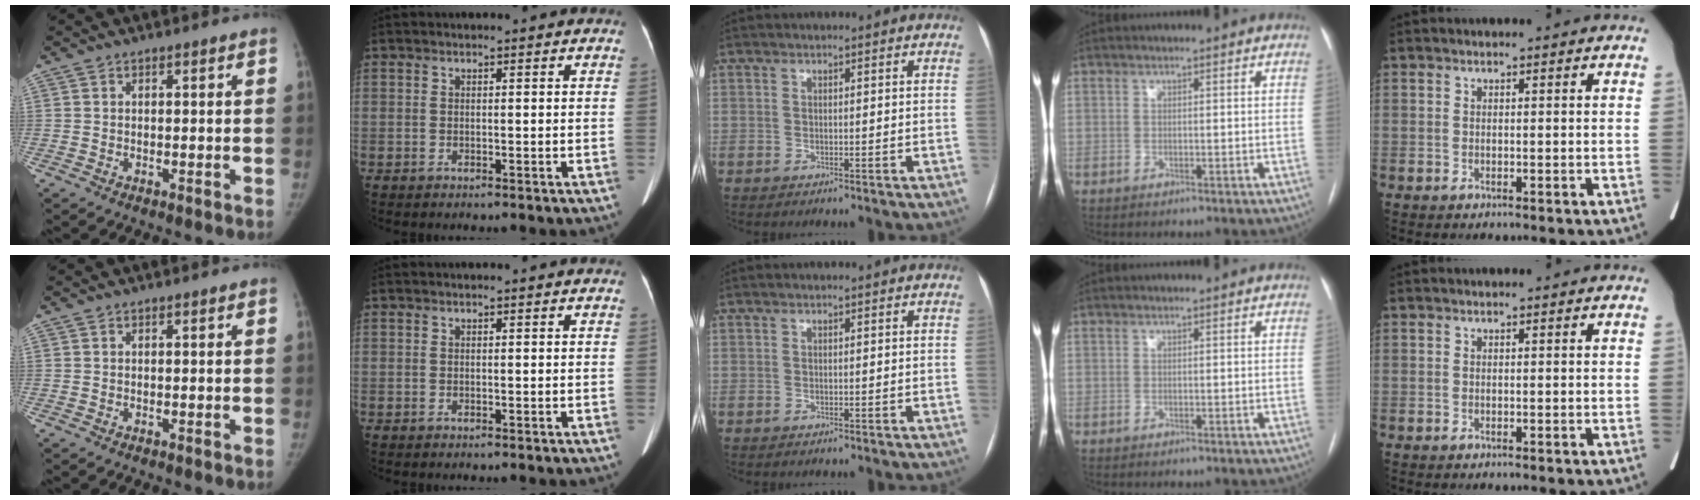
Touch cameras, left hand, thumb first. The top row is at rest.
{}